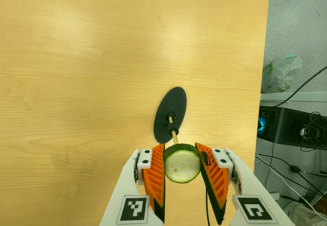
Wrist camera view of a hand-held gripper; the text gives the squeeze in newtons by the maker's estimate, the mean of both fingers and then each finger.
{"total": 11.3, "left": 10.7, "right": 11.8}